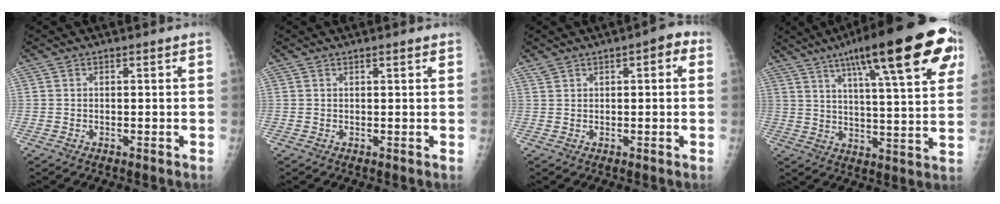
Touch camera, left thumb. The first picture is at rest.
{"total": 1.1, "force": [0.9, 0.2, 0.7], "torque": [-0.006, 0.000, 0.012]}
{"total": 4.4, "force": [2.0, 2.1, 3.3], "torque": [-0.036, 0.010, 0.026]}
{"total": 25.9, "force": [13.1, 5.5, 21.6], "torque": [-0.303, -0.010, 0.189]}